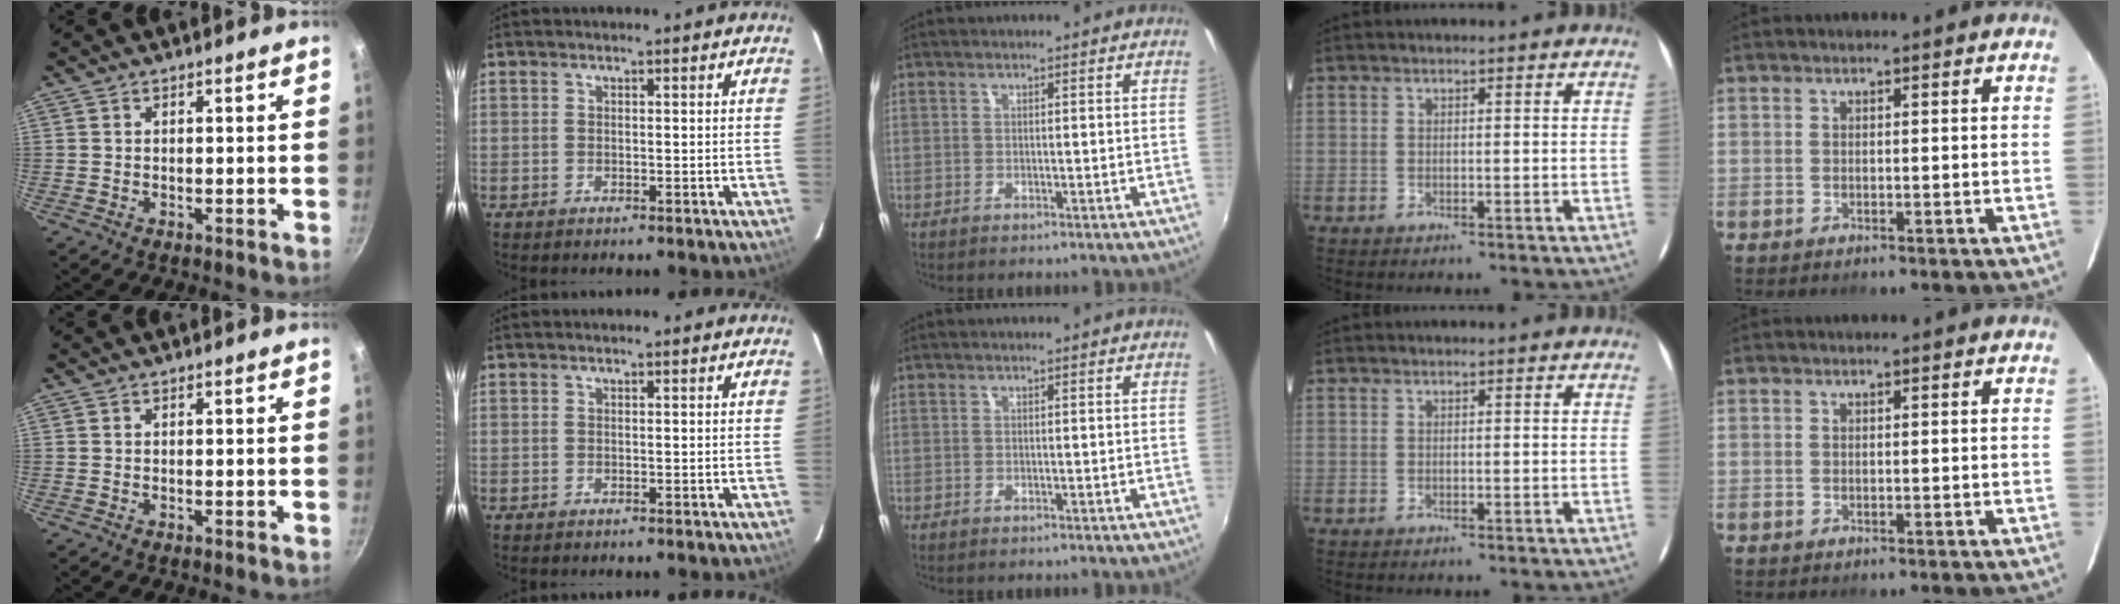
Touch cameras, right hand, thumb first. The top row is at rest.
{}